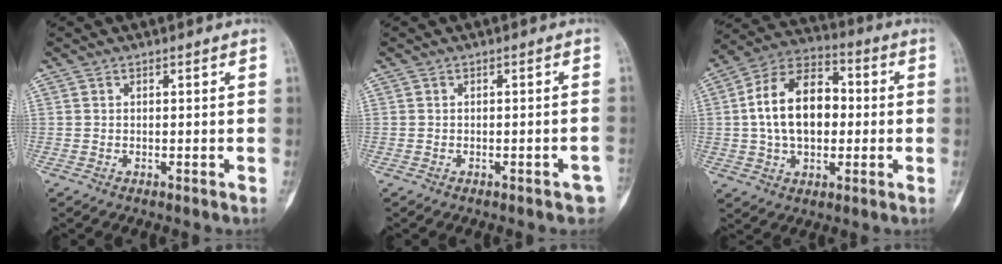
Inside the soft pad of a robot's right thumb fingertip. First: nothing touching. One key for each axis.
{"total": 2.9, "fx": -1.8, "fy": 1.0, "fz": 2.1, "tx": -0.018, "ty": 0.020, "tz": -0.018}
{"total": 16.6, "fx": 0.8, "fy": 10.7, "fz": 12.7, "tx": -0.198, "ty": 0.028, "tz": 0.006}